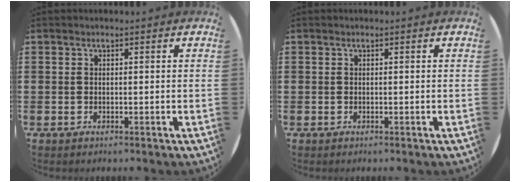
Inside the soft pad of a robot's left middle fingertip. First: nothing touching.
{"total": 0.0}